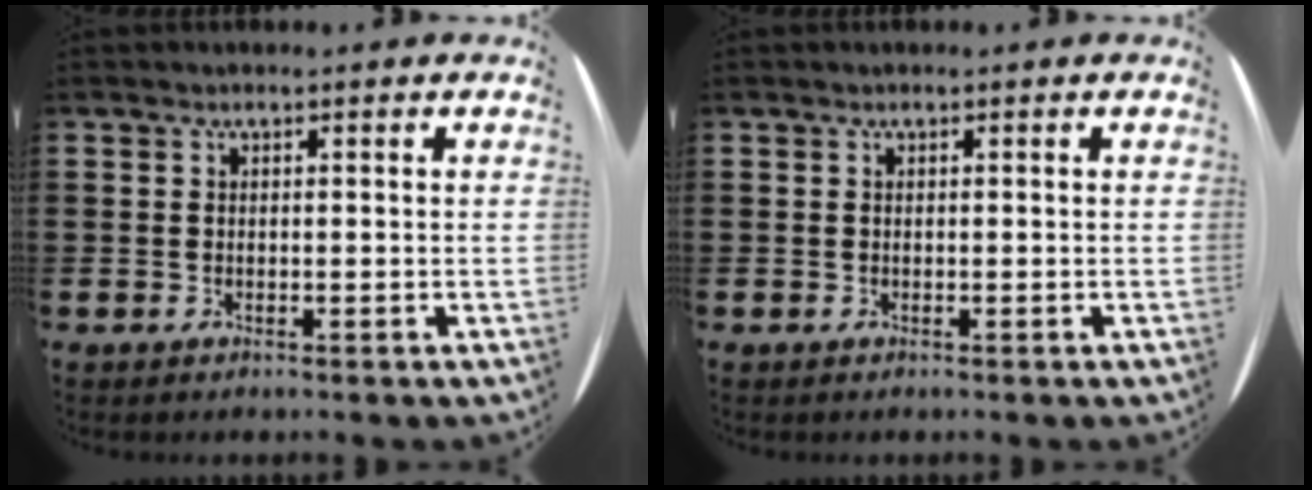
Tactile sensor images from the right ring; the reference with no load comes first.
{"total": 0.0}